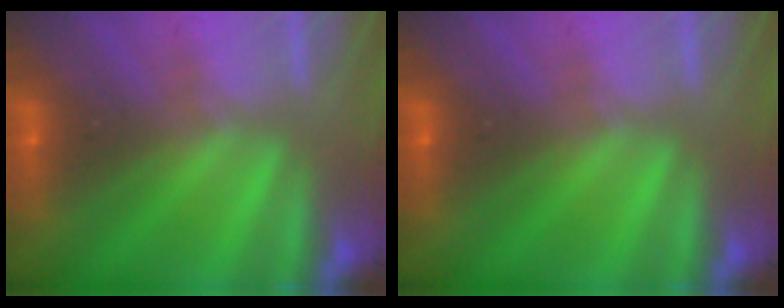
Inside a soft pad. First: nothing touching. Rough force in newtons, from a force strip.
{"total": 0.0}